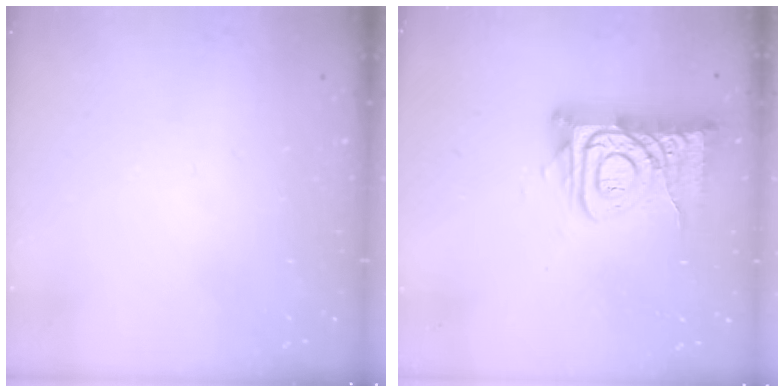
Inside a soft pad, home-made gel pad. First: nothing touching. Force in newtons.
{"total": 14.2, "press": 14.1, "slide": 1.5}